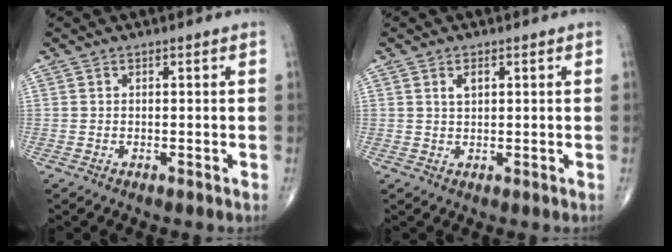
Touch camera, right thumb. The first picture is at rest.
{"total": 2.1, "force": [0.8, 1.1, 1.6], "torque": [-0.026, 0.000, 0.016]}